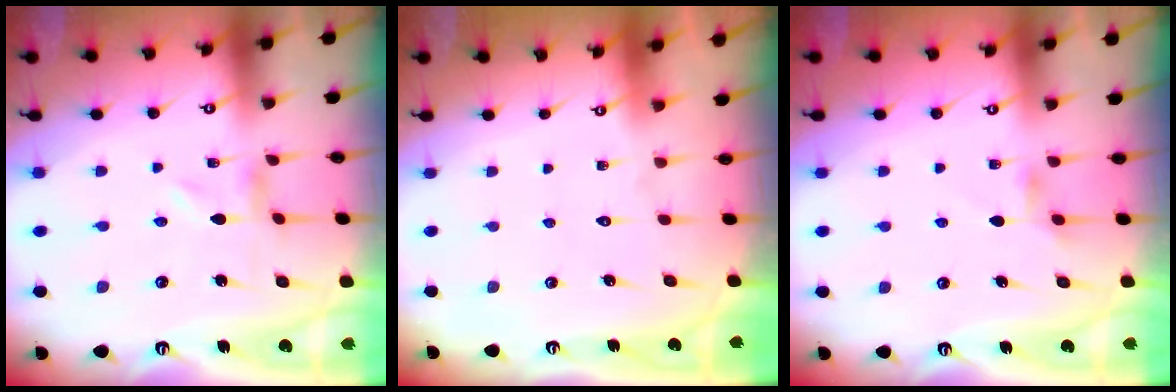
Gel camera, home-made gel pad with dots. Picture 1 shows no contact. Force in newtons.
{"total": 1.7, "press": 1.7, "slide": 0.1}
{"total": 2.2, "press": 2.1, "slide": 0.4}